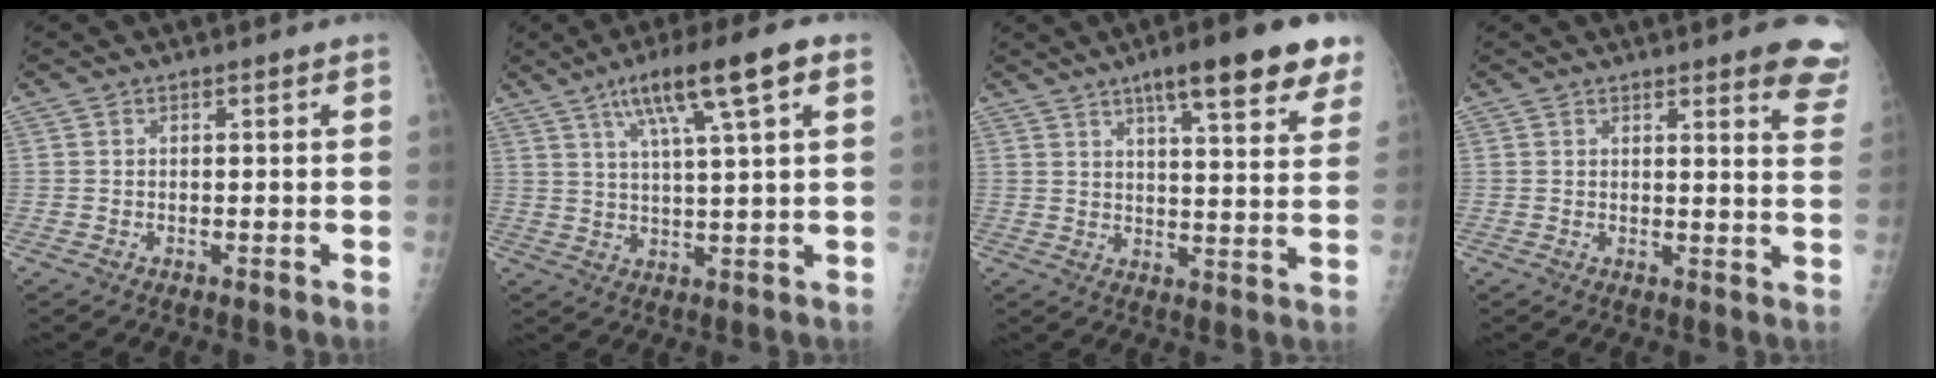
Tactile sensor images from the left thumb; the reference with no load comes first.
{"total": 12.4, "force": [6.0, 1.5, 10.7], "torque": [-0.183, 0.000, 0.099]}
{"total": 16.4, "force": [10.3, 3.5, 12.3], "torque": [-0.142, -0.036, 0.137]}
{"total": 9.0, "force": [6.6, 1.9, 5.9], "torque": [-0.041, -0.033, 0.055]}